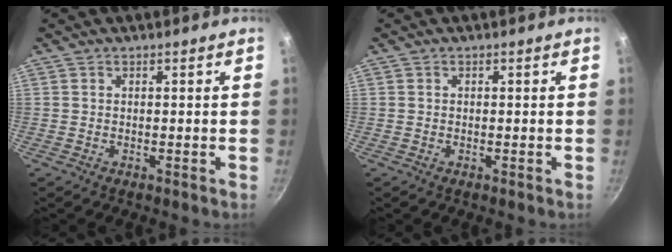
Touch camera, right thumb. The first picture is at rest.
{"total": 0.0}